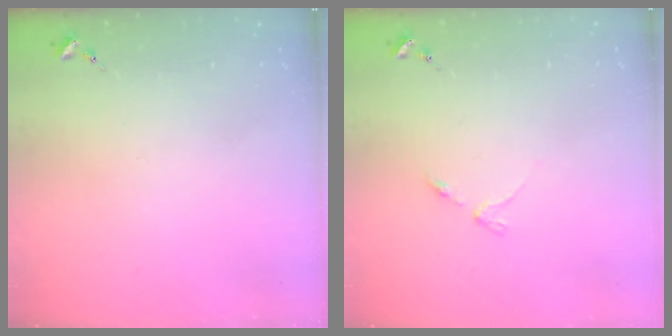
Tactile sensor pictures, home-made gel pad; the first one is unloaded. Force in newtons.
{"total": 3.2, "press": 3.1, "slide": 0.5}